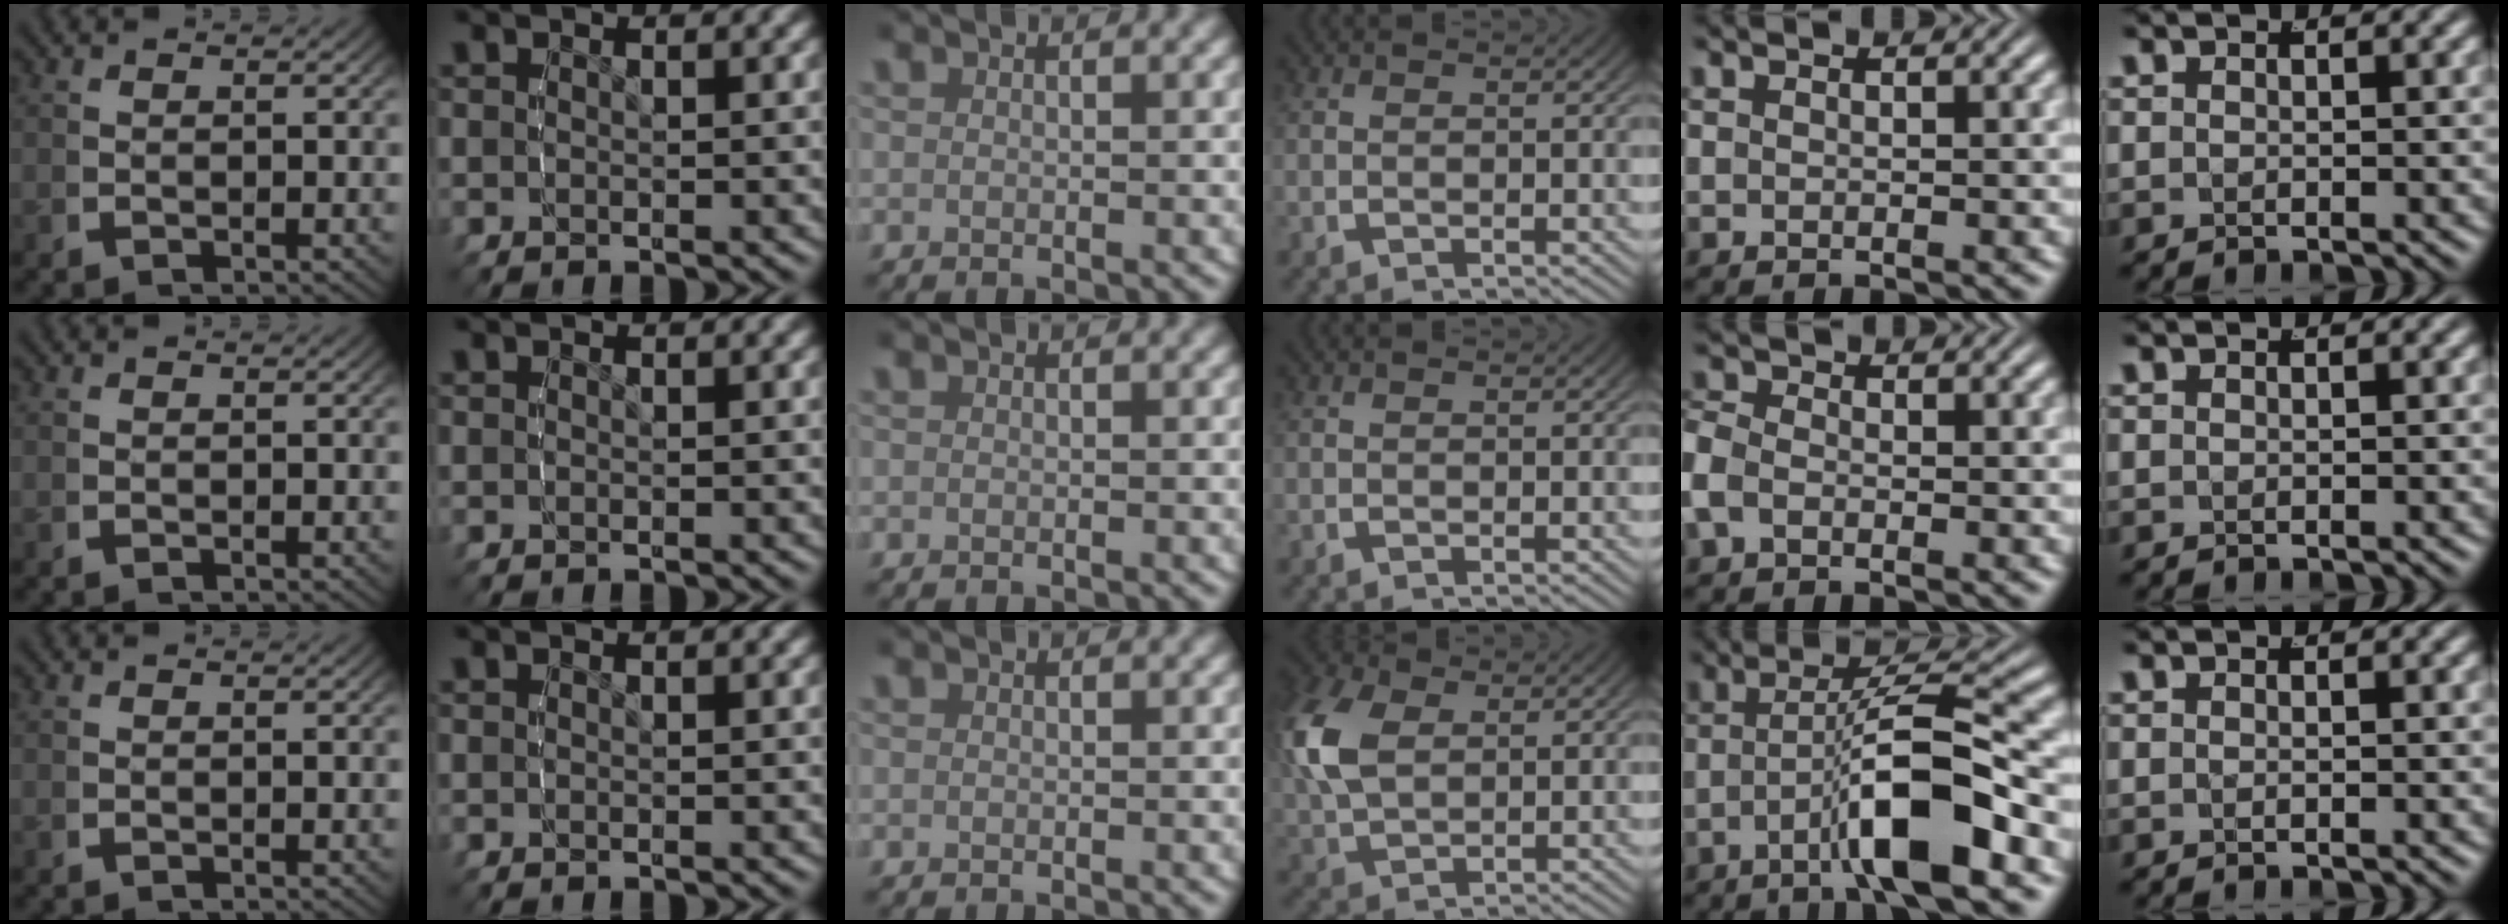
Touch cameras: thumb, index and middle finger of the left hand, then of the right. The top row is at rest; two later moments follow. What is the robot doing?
{"motion": "lift_and_place", "object": "markers"}